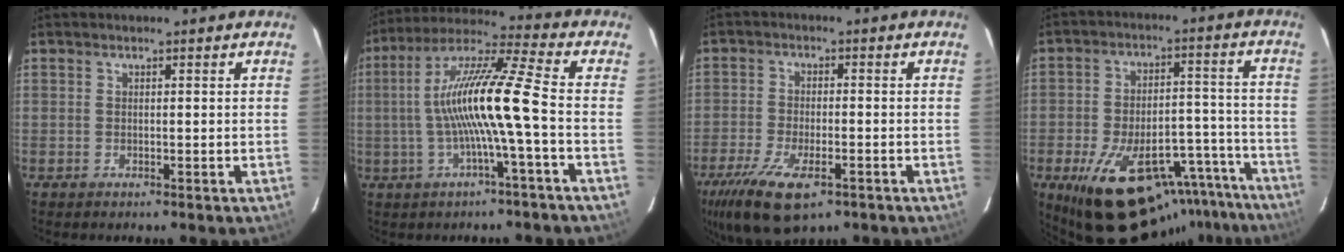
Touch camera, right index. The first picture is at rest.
{"total": 13.8, "force": [-2.0, -0.7, 13.6], "torque": [-0.254, 0.010, -0.036]}
{"total": 13.9, "force": [-8.4, 5.4, 9.7], "torque": [-0.217, -0.046, -0.145]}
{"total": 24.7, "force": [-17.8, 10.6, 13.3], "torque": [-0.206, 0.025, -0.224]}